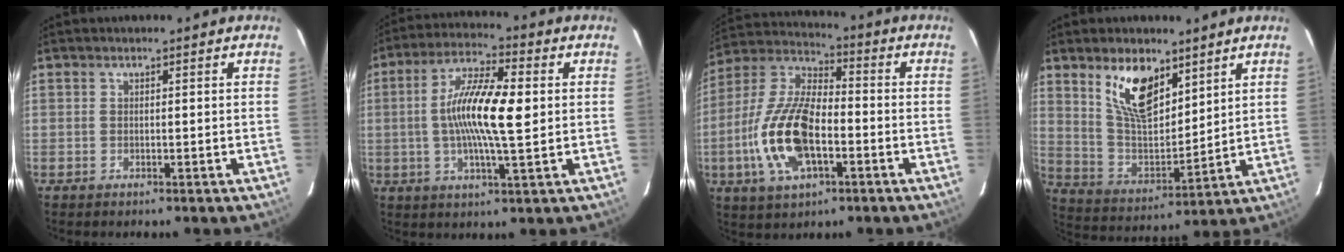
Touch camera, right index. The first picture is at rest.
{"total": 13.2, "force": [0.6, 2.9, 12.9], "torque": [-0.242, 0.009, 0.005]}
{"total": 16.9, "force": [-4.6, 7.7, 14.3], "torque": [-0.308, -0.001, -0.088]}
{"total": 13.3, "force": [7.8, 6.3, 8.7], "torque": [-0.159, -0.003, 0.158]}